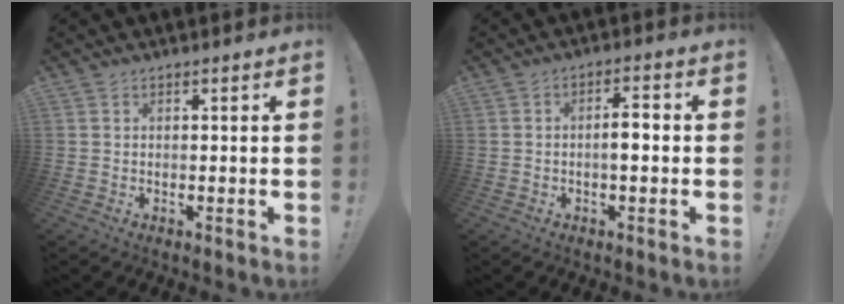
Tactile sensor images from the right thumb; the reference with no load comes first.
{"total": 4.6, "force": [-0.7, 1.4, 4.4], "torque": [-0.063, 0.004, -0.019]}